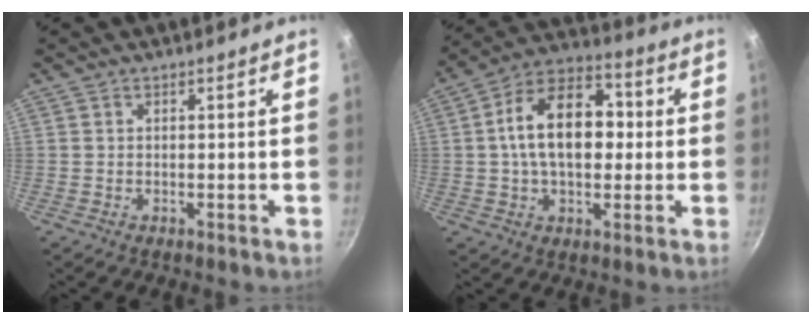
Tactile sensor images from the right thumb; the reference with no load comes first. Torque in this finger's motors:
{"motor_torque": [-1.21, 1.60, 1.55, -0.47, 0.28]}